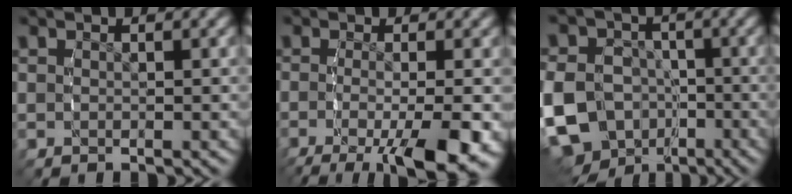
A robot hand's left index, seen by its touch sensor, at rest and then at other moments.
{"total": 6.7, "force": [-3.9, 1.8, 5.2], "torque": [-0.098, -0.032, -0.051]}
{"total": 11.7, "force": [-3.9, 10.5, 3.4], "torque": [-0.090, -0.059, -0.065]}